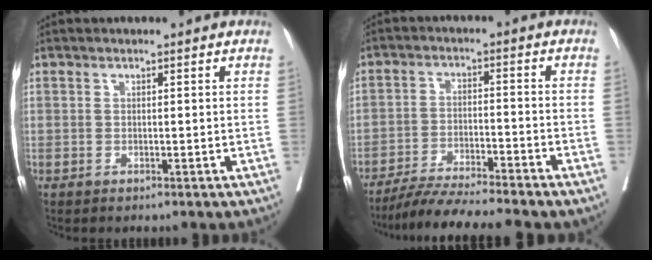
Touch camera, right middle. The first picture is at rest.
{"total": 9.7, "force": [-8.6, -1.0, 4.3], "torque": [-0.063, -0.020, -0.147]}